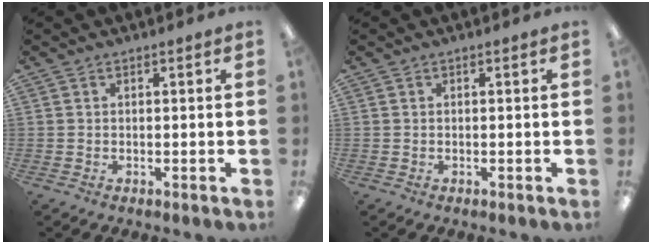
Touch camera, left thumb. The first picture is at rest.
{"total": 0.0}